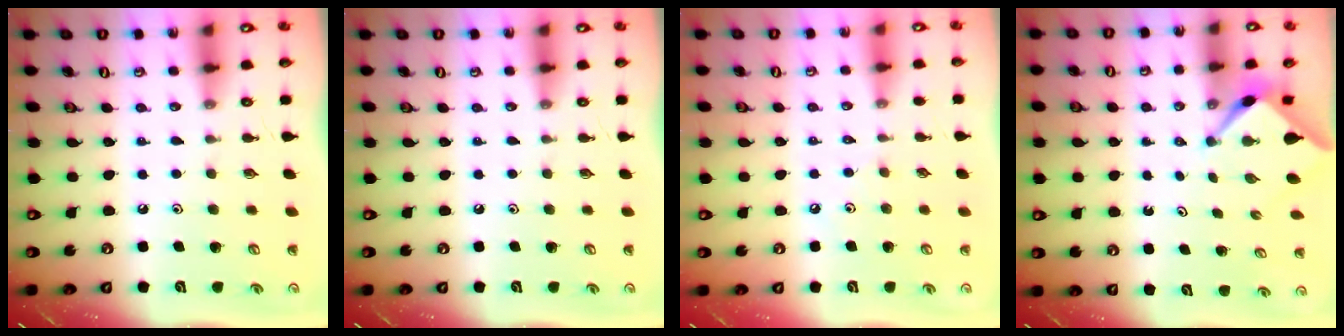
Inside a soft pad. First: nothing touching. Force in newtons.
{"total": 0.0}
{"total": 3.5, "press": 3.4, "slide": 0.6}
{"total": 2.6, "press": 2.6, "slide": 0.4}